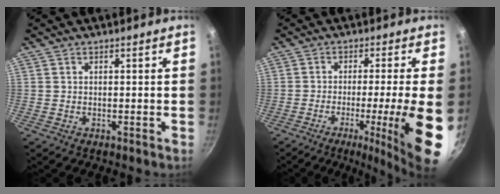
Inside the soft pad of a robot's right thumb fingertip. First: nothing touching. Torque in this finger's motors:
{"motor_torque": [1.89, 3.12, 0.24, -0.09, 0.18]}